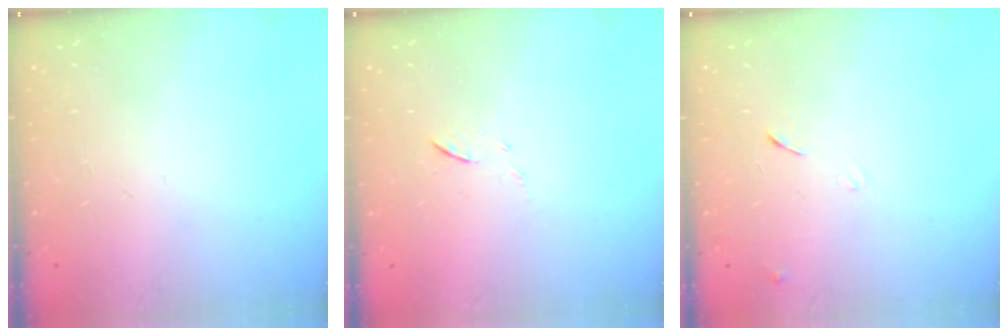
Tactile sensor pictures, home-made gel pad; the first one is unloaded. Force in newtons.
{"total": 5.5, "press": 5.4, "slide": 0.7}
{"total": 6.2, "press": 6.2, "slide": 0.6}